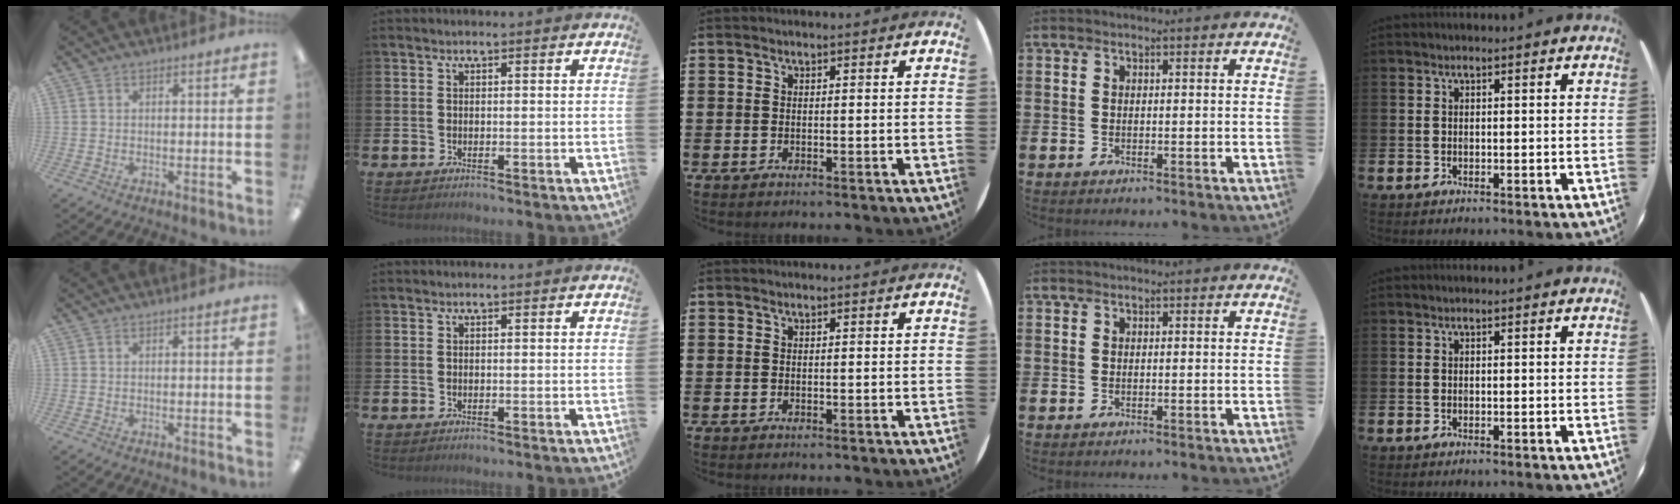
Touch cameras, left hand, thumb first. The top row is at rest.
{}